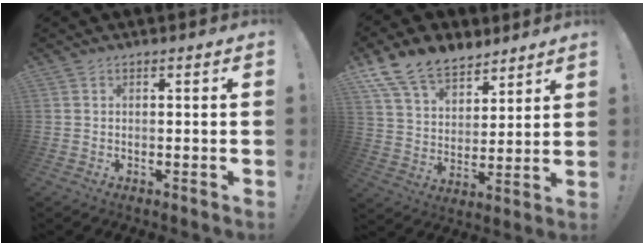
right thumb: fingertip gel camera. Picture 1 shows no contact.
{"total": 14.3, "force": [10.6, 8.1, 5.3], "torque": [-0.099, -0.072, 0.202]}